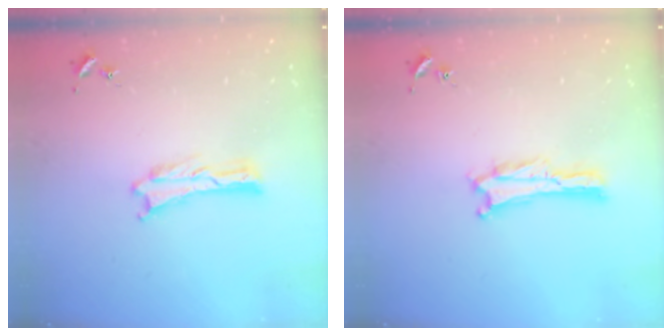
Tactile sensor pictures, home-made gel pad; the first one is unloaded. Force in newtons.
{"total": 0.0}